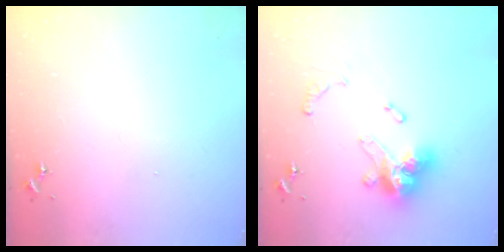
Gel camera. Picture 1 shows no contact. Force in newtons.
{"total": 17.9, "press": 17.8, "slide": 1.9}